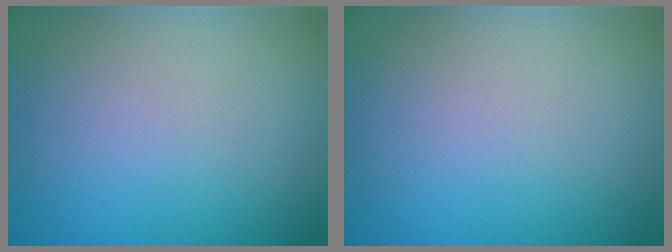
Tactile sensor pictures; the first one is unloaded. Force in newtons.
{"total": 0.0}